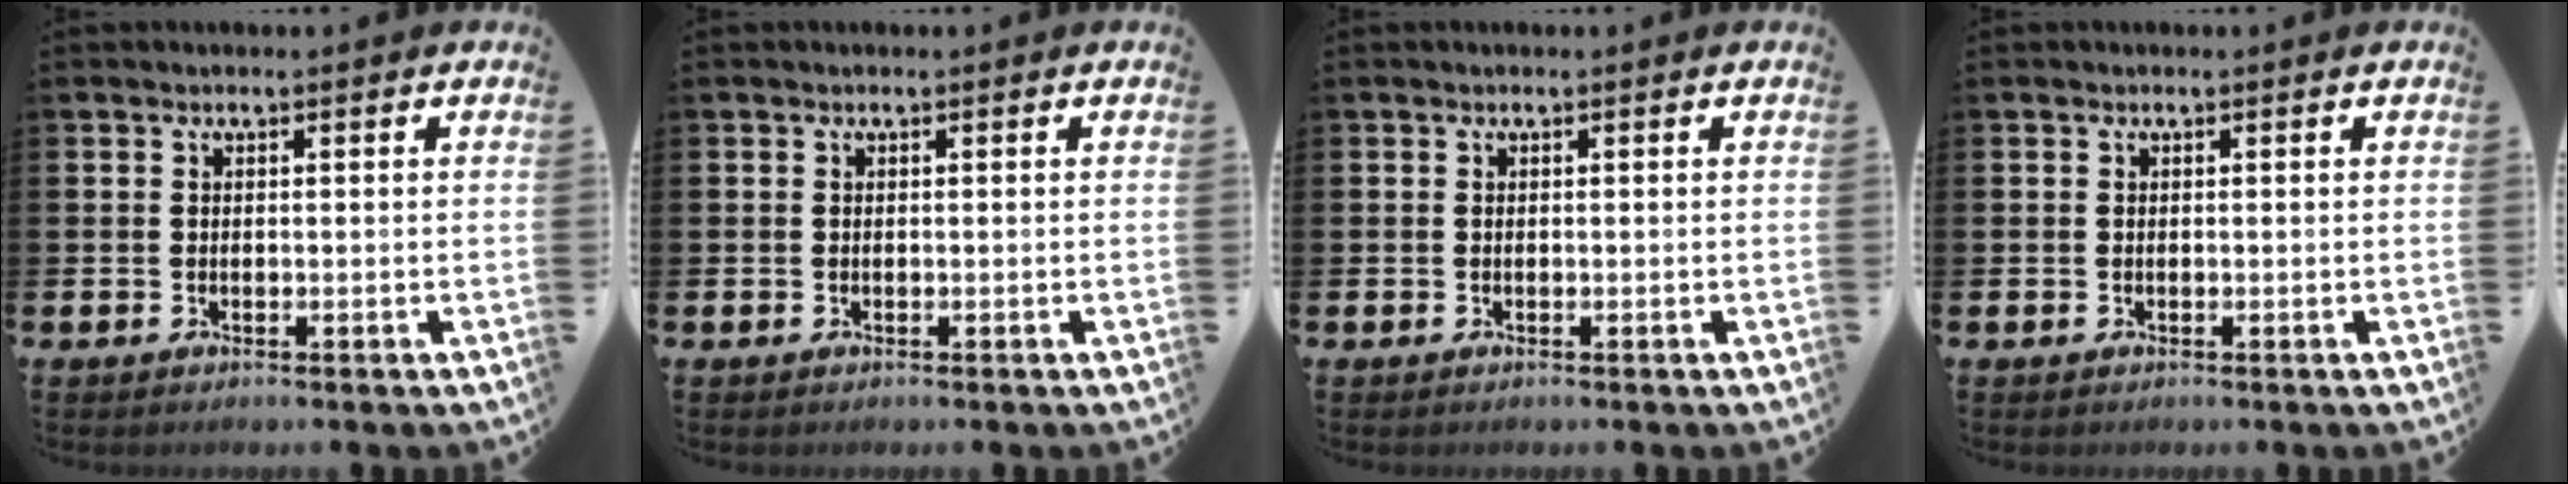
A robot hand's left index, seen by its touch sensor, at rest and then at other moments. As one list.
[{"total": 0.0}, {"total": 0.0}, {"total": 0.0}]